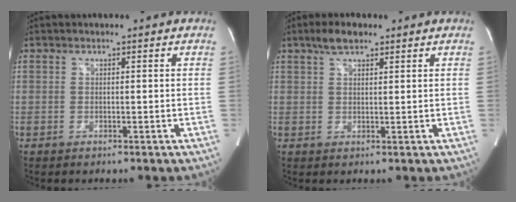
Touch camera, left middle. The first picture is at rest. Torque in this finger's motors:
{"motor_torque": [0.35, 0.11, -0.06, 0.00]}